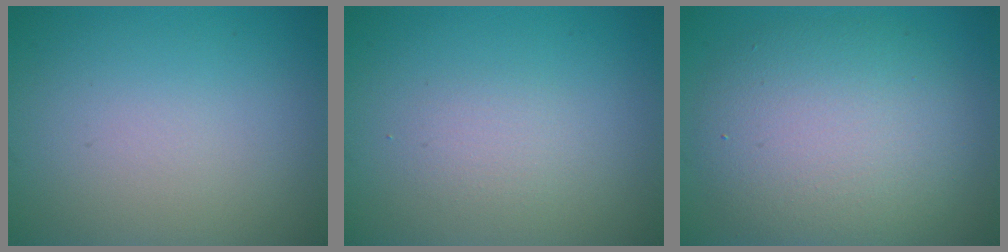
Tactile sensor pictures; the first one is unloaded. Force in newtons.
{"total": 1.3, "press": 1.3, "slide": 0.1}
{"total": 9.0, "press": 9.0, "slide": 0.2}